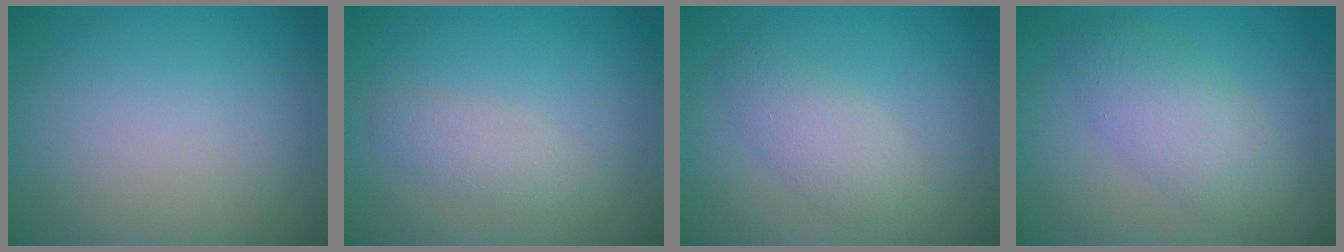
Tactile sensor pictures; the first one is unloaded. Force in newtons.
{"total": 1.9, "press": 1.9, "slide": 0.1}
{"total": 2.8, "press": 2.8, "slide": 0.2}
{"total": 4.6, "press": 4.6, "slide": 0.2}